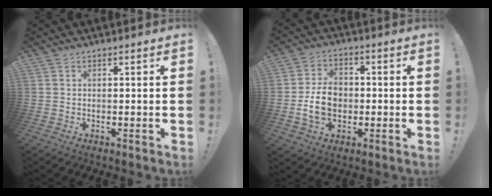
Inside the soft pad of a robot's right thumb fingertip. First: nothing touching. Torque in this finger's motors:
{"motor_torque": [1.40, 1.33, 0.36, -0.41, 0.01]}